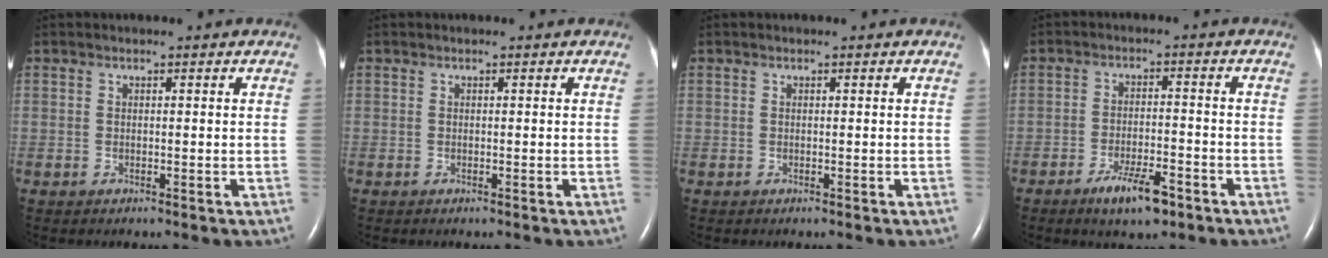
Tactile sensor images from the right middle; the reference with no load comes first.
{"total": 0.0}
{"total": 0.0}
{"total": 6.5, "force": [-4.2, 1.6, 4.7], "torque": [-0.089, -0.005, -0.067]}